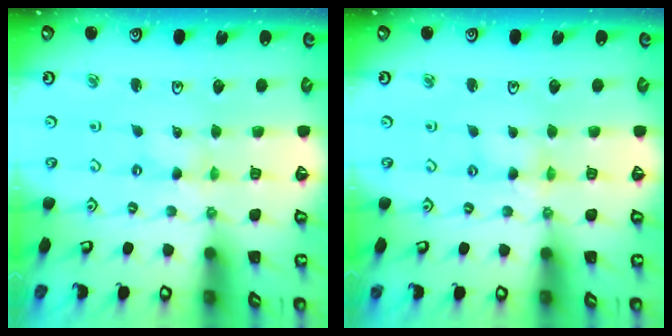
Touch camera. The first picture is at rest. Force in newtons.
{"total": 2.8, "press": 2.8, "slide": 0.3}